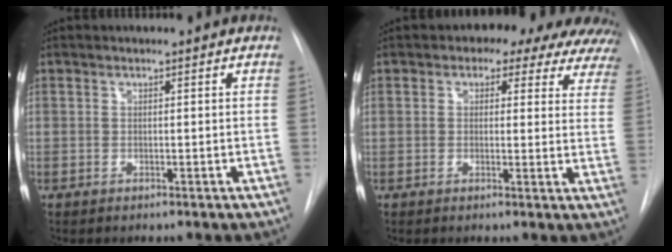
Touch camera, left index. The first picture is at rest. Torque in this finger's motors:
{"motor_torque": [0.61, -0.84, 0.38, 0.09]}